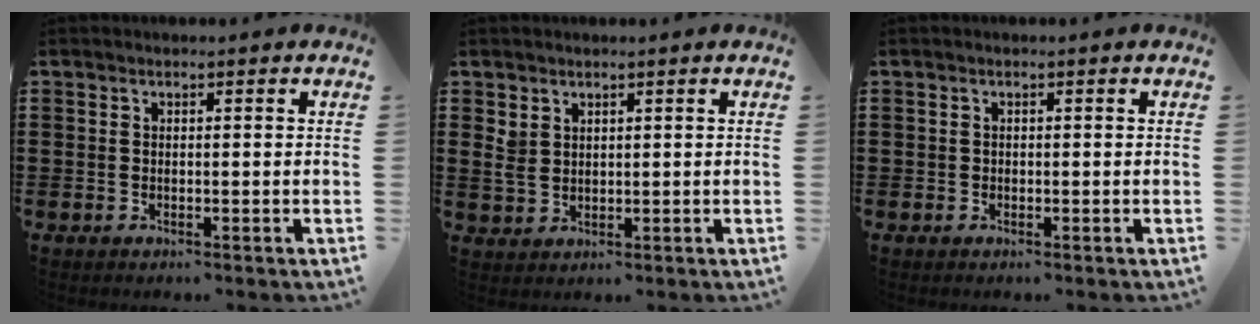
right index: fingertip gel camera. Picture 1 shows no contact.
{"total": 2.4, "force": [1.4, 1.7, 0.9], "torque": [-0.023, 0.005, 0.028]}
{"total": 0.0}